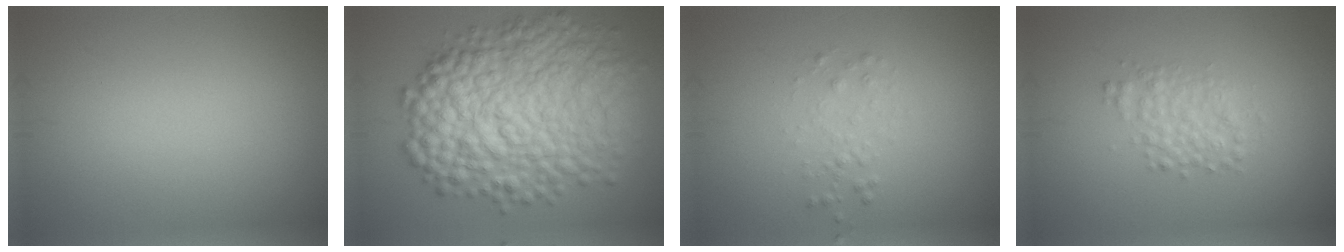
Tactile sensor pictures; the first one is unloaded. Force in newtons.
{"total": 11.8, "press": 11.8, "slide": 0.1}
{"total": 1.2, "press": 1.2, "slide": 0.0}
{"total": 2.6, "press": 2.6, "slide": 0.0}